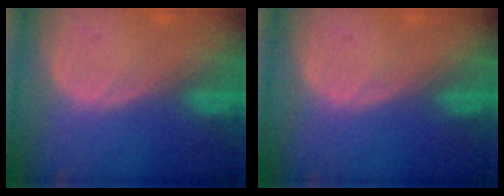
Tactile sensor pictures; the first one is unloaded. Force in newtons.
{"total": 0.0}